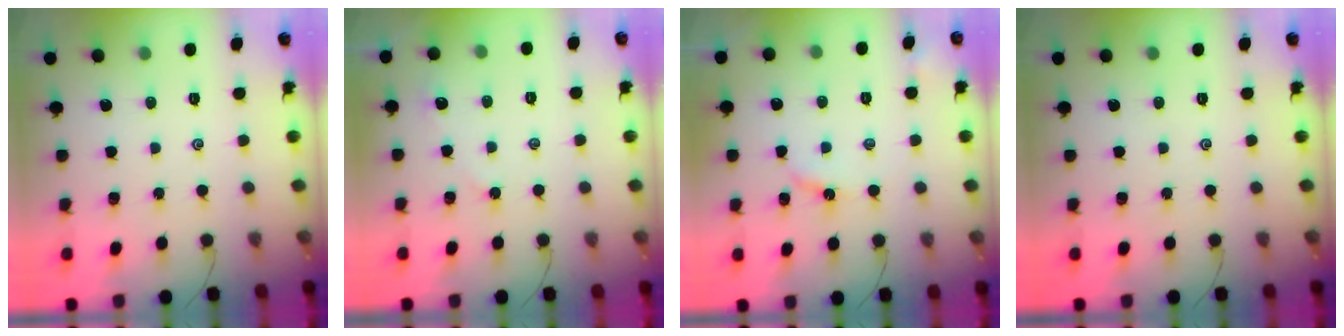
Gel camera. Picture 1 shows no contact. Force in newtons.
{"total": 2.3, "press": 2.3, "slide": 0.3}
{"total": 3.4, "press": 3.3, "slide": 0.5}
{"total": 0.0}